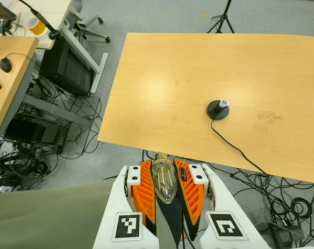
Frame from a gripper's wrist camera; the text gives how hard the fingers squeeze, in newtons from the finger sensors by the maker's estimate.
{"total": 21.3, "left": 23.2, "right": 19.3}